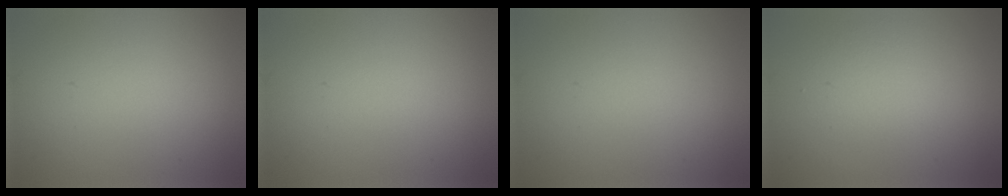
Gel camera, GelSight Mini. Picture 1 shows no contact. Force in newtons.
{"total": 0.0}
{"total": 0.0}
{"total": 2.4, "press": 2.4, "slide": 0.2}